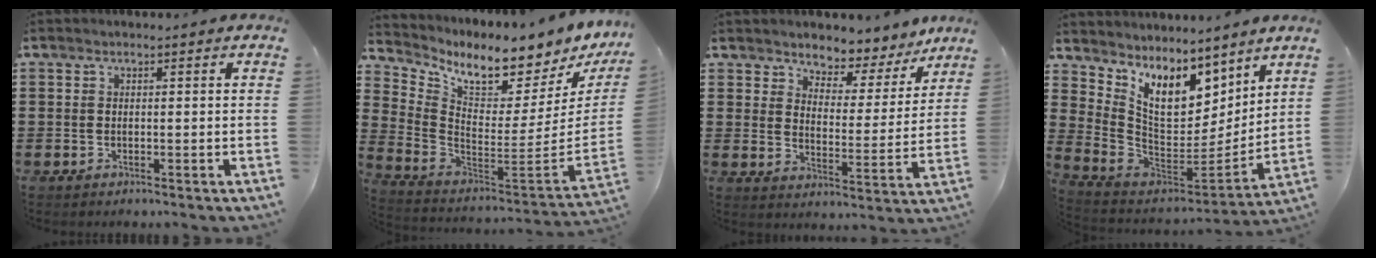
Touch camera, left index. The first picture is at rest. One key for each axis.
{"total": 6.0, "fx": 5.4, "fy": 1.0, "fz": 2.3, "tx": -0.073, "ty": -0.062, "tz": 0.086}
{"total": 4.2, "fx": 3.9, "fy": 1.5, "fz": 0.0, "tx": -0.022, "ty": -0.033, "tz": 0.061}
{"total": 10.2, "fx": 6.5, "fy": 5.4, "fz": 5.7, "tx": -0.145, "ty": -0.049, "tz": 0.124}